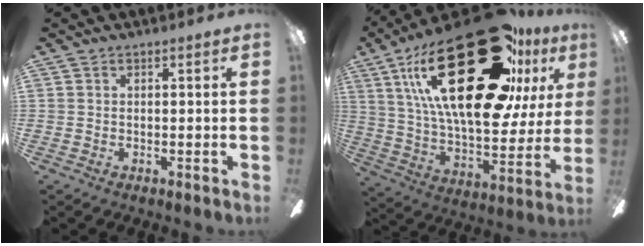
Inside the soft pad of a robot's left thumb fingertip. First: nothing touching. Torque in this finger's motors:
{"motor_torque": [2.53, 2.48, 2.51, -0.26, 0.77]}